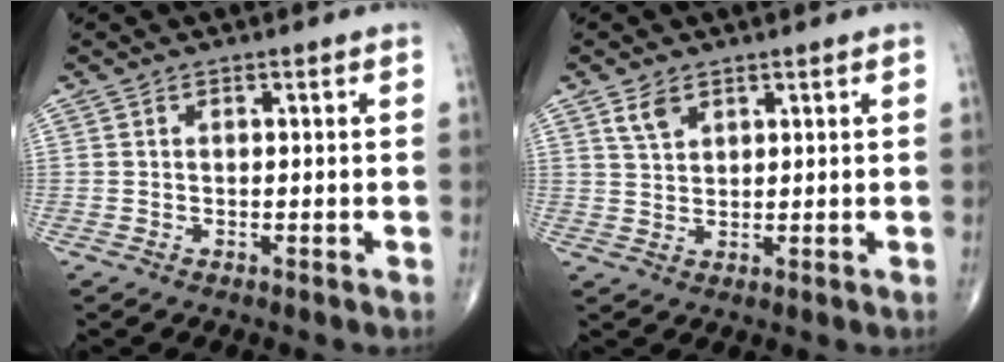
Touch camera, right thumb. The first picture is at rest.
{"total": 3.3, "force": [2.1, 1.9, 1.8], "torque": [-0.029, -0.009, 0.045]}